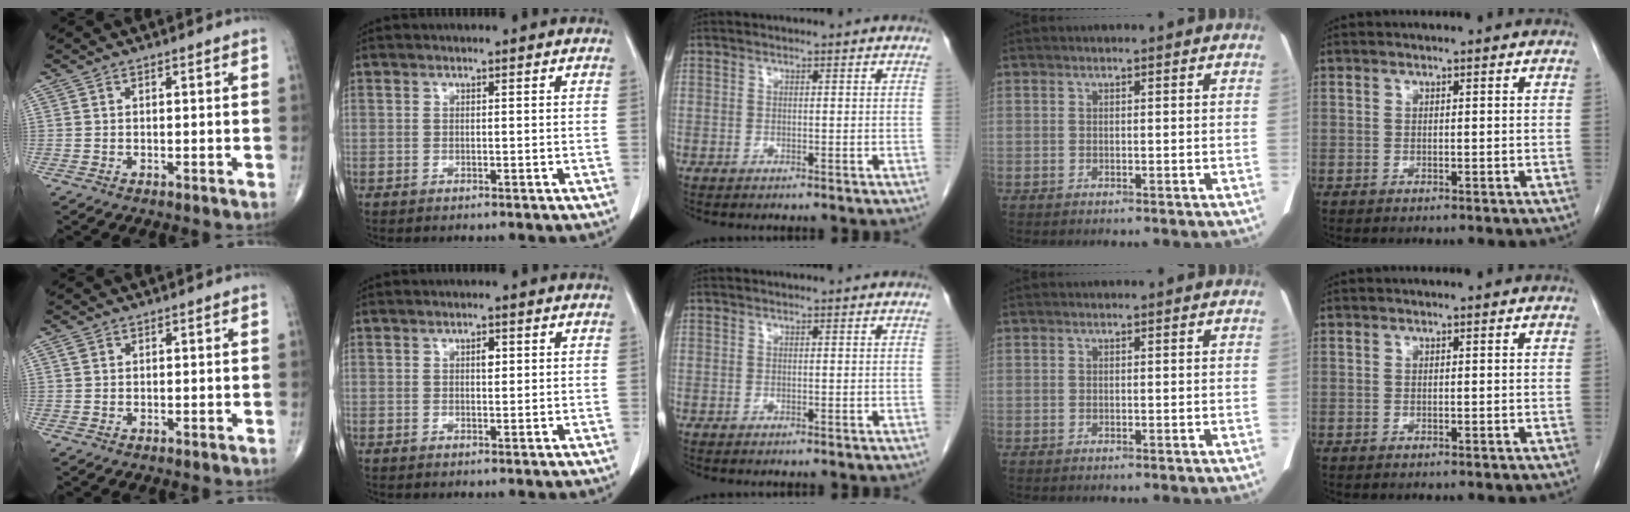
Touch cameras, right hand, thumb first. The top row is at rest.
{"thumb": {"total": 1.0, "force": [0.5, 0.8, 0.4], "torque": [-0.005, 0.004, 0.009]}, "index": {"total": 1.3, "force": [0.4, 0.6, 1.0], "torque": [-0.016, 0.001, 0.006]}}